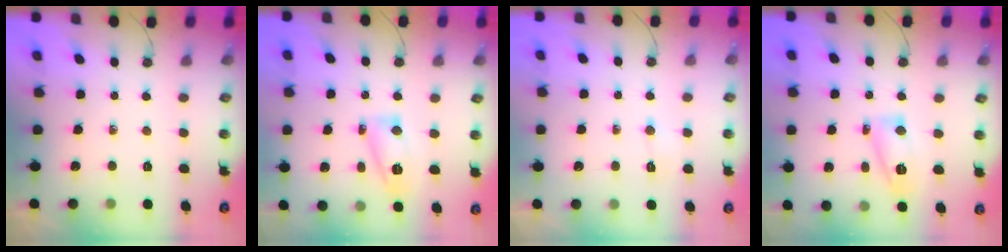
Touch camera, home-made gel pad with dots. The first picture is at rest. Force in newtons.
{"total": 10.0, "press": 9.9, "slide": 0.8}
{"total": 2.9, "press": 2.9, "slide": 0.5}
{"total": 10.0, "press": 9.9, "slide": 0.8}